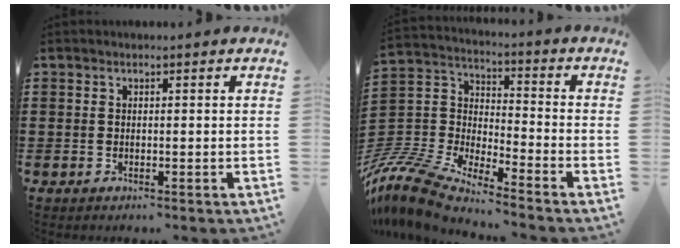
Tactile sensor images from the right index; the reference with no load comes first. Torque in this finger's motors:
{"motor_torque": [-0.53, 0.28, 0.03, -0.01]}